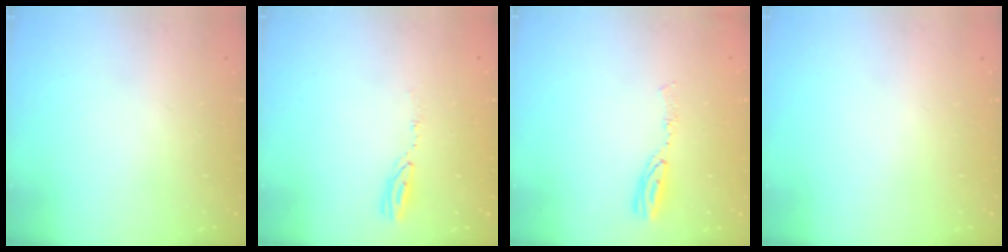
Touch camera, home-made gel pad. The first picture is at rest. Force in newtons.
{"total": 3.8, "press": 3.8, "slide": 0.2}
{"total": 5.0, "press": 5.0, "slide": 0.2}
{"total": 0.0}